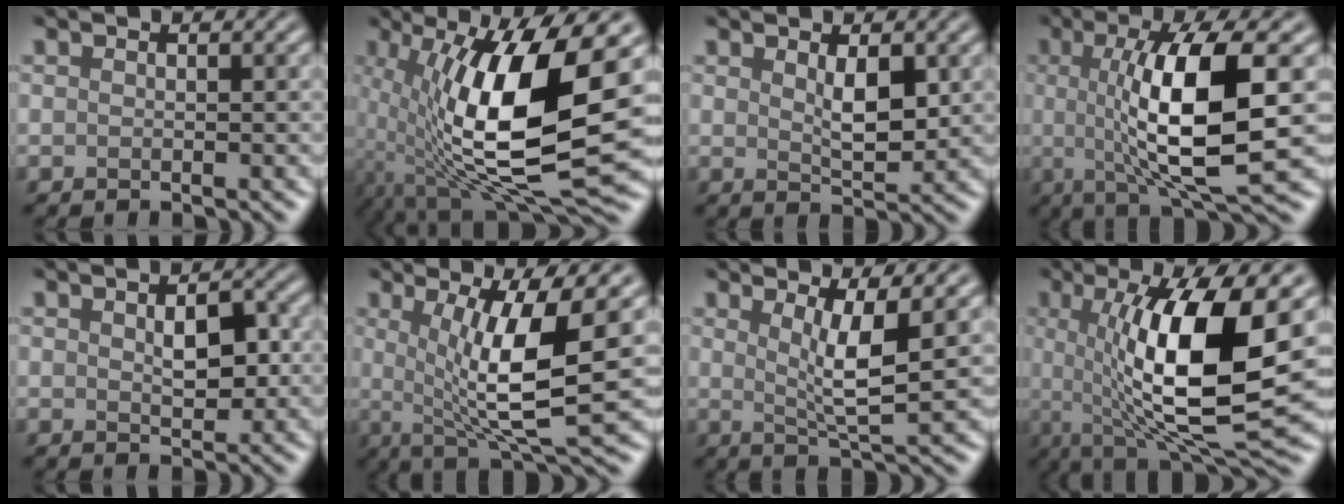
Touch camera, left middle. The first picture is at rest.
{"total": 14.0, "force": [0.6, 4.5, 13.3], "torque": [-0.241, -0.024, 0.013]}
{"total": 2.8, "force": [0.9, 1.0, 2.5], "torque": [-0.047, -0.006, 0.020]}
{"total": 10.4, "force": [0.4, 2.6, 10.0], "torque": [-0.154, -0.006, 0.010]}
{"total": 3.2, "force": [0.4, 1.7, 2.7], "torque": [-0.045, 0.001, 0.007]}
{"total": 8.9, "force": [0.8, 2.1, 8.6], "torque": [-0.139, -0.011, 0.018]}
{"total": 4.4, "force": [1.2, 0.8, 4.1], "torque": [-0.076, -0.010, 0.025]}
{"total": 12.7, "force": [0.9, 3.4, 12.2], "torque": [-0.196, -0.011, 0.019]}